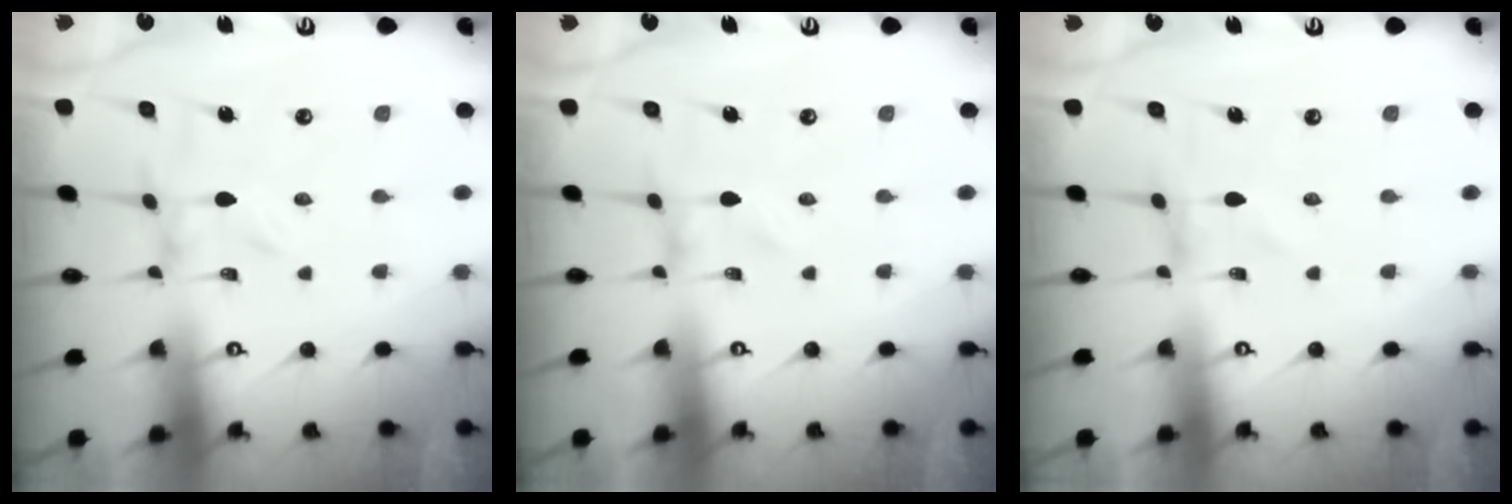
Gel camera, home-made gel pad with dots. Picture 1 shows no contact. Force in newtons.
{"total": 0.0}
{"total": 0.7, "press": 0.7, "slide": 0.1}